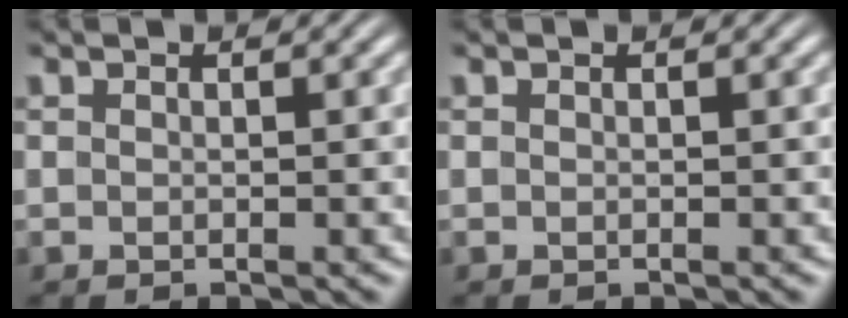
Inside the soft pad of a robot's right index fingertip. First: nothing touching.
{"total": 0.0}